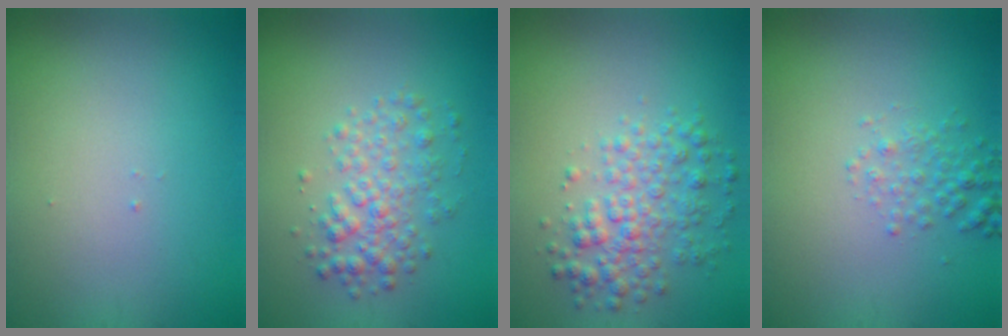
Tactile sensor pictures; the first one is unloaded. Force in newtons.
{"total": 3.2, "press": 3.2, "slide": 0.1}
{"total": 3.8, "press": 3.8, "slide": 0.1}
{"total": 1.7, "press": 1.7, "slide": 0.1}